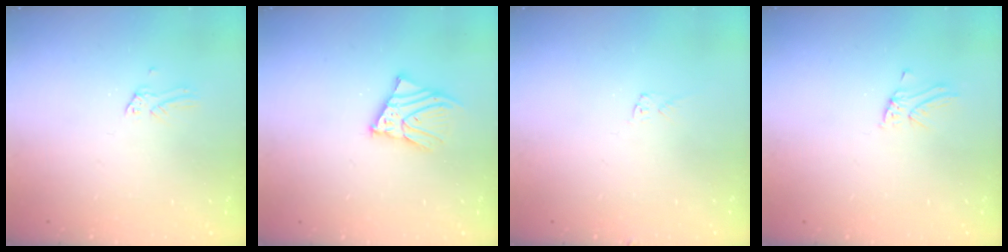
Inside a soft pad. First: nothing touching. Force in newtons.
{"total": 7.4, "press": 7.4, "slide": 0.8}
{"total": 3.9, "press": 3.9, "slide": 0.1}
{"total": 1.4, "press": 1.4, "slide": 0.1}